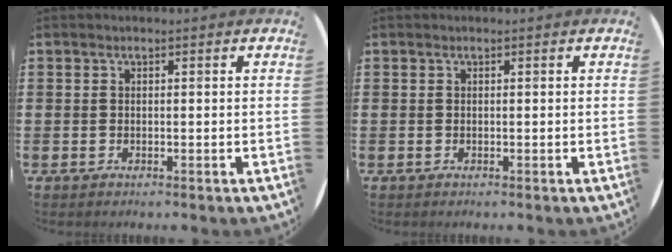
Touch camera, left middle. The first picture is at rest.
{"total": 0.0}